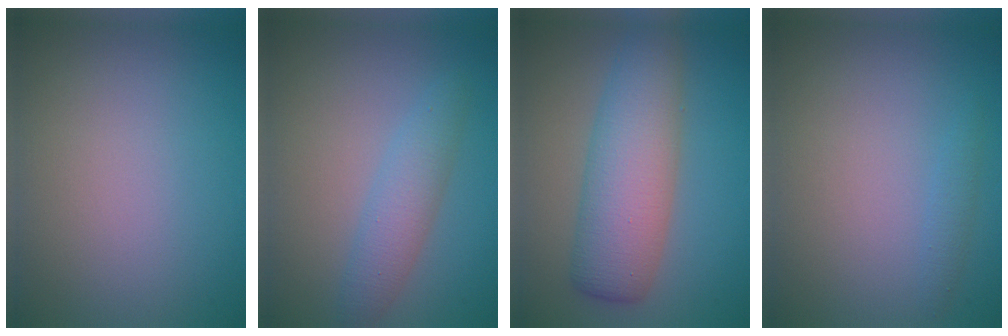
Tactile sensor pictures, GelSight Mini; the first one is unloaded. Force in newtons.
{"total": 2.9, "press": 2.9, "slide": 0.0}
{"total": 6.8, "press": 6.8, "slide": 0.3}
{"total": 0.9, "press": 0.9, "slide": 0.0}